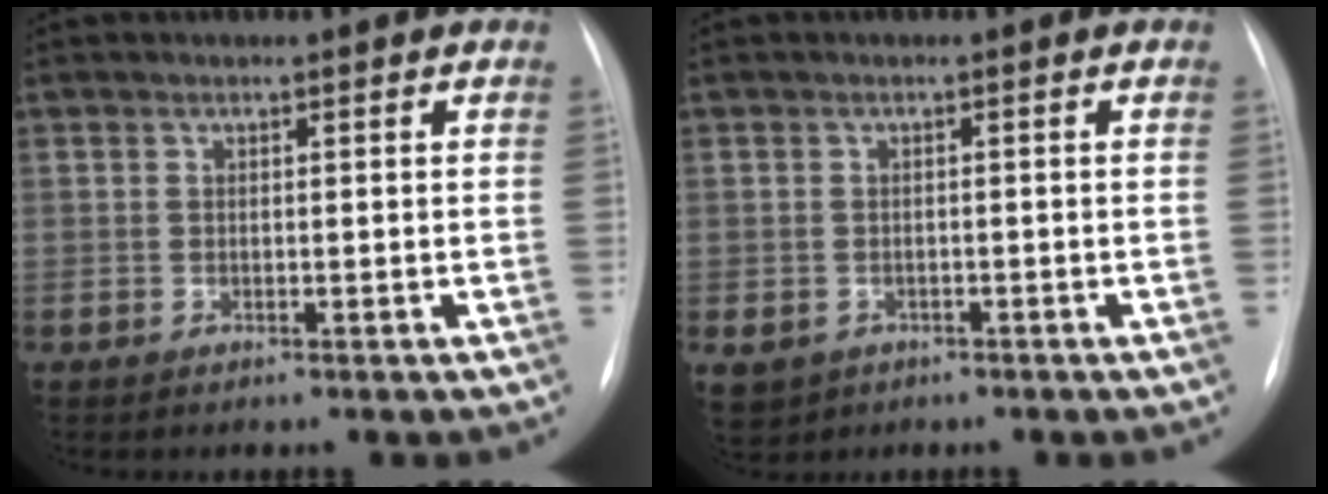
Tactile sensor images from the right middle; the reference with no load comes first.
{"total": 5.0, "force": [-2.5, 4.2, 1.3], "torque": [-0.028, 0.002, -0.032]}